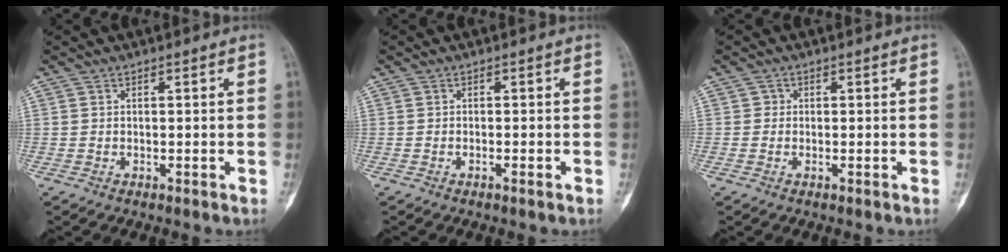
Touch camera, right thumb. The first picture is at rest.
{"total": 0.8, "force": [-0.5, 0.1, 0.7], "torque": [-0.014, 0.003, -0.007]}
{"total": 0.8, "force": [0.0, 0.8, 0.1], "torque": [0.004, 0.003, -0.001]}